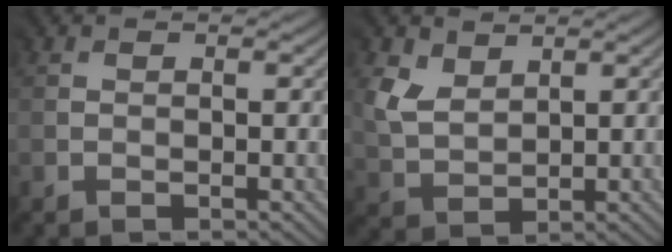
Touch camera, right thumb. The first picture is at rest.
{"total": 4.2, "force": [3.4, 2.5, 0.3], "torque": [-0.023, 0.003, 0.069]}